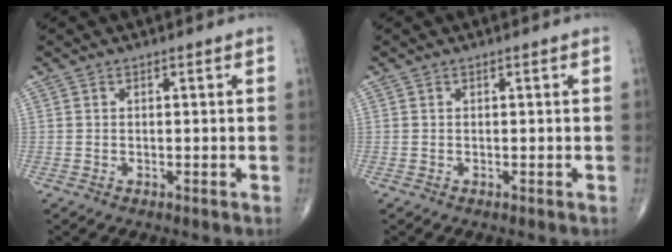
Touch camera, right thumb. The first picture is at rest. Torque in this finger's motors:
{"motor_torque": [0.05, 0.05, -0.03, 0.03, 0.00]}